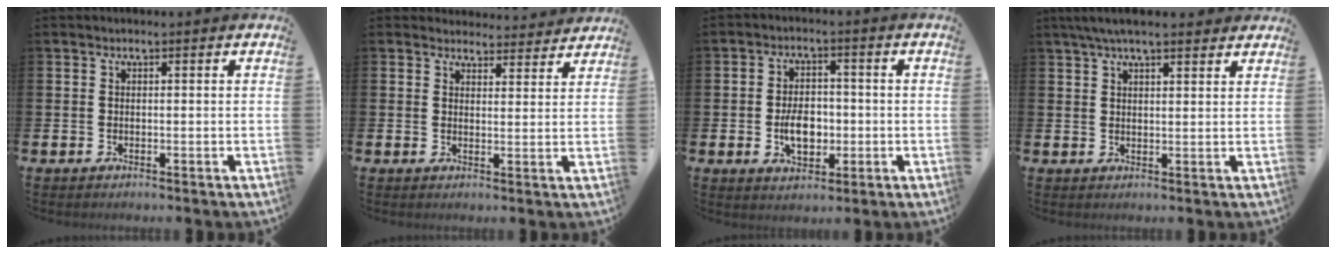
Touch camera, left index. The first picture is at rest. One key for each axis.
{"total": 3.7, "fx": 3.6, "fy": 0.9, "fz": -0.2, "tx": 0.015, "ty": -0.030, "tz": 0.060}
{"total": 5.3, "fx": -0.9, "fy": 3.4, "fz": 3.9, "tx": -0.054, "ty": 0.002, "tz": -0.021}
{"total": 4.6, "fx": 3.9, "fy": 0.9, "fz": 2.2, "tx": -0.048, "ty": -0.004, "tz": 0.071}